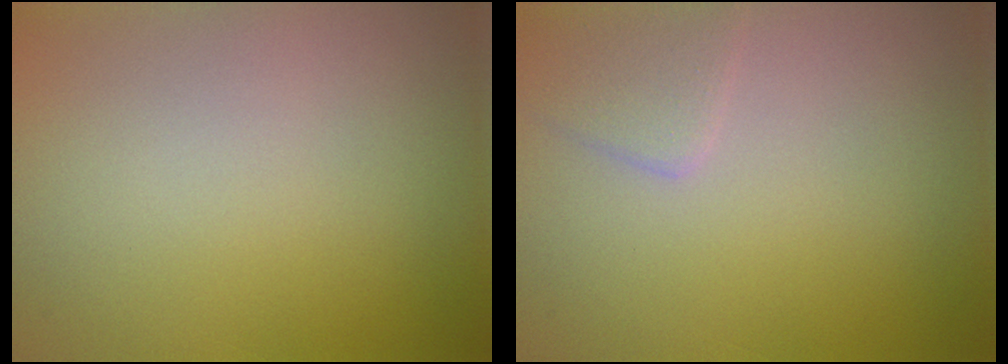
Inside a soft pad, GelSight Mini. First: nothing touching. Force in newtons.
{"total": 2.1, "press": 2.1, "slide": 0.1}